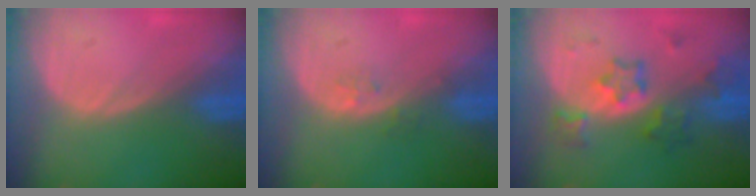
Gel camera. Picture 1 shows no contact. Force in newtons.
{"total": 1.2, "press": 1.2, "slide": 0.1}
{"total": 6.2, "press": 6.2, "slide": 0.4}